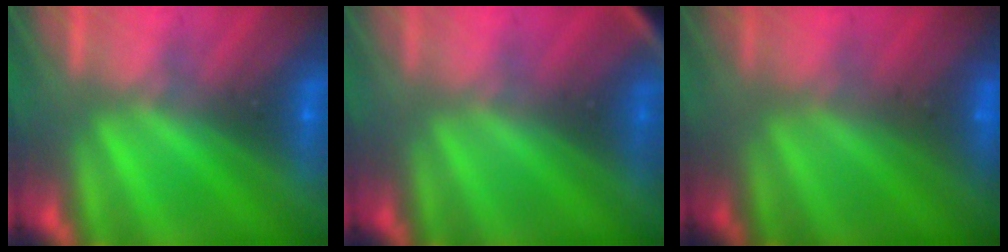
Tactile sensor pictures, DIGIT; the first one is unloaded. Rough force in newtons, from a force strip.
{"total": 2.8}
{"total": 2.4}